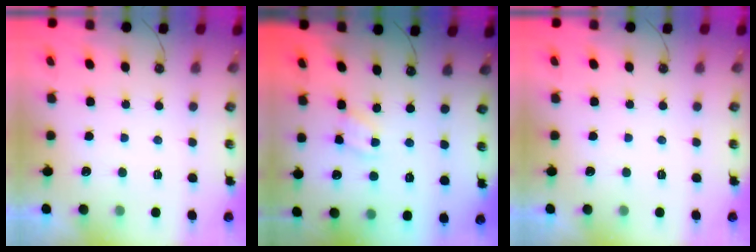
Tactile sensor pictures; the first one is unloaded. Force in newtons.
{"total": 2.1, "press": 2.1, "slide": 0.3}
{"total": 0.0}